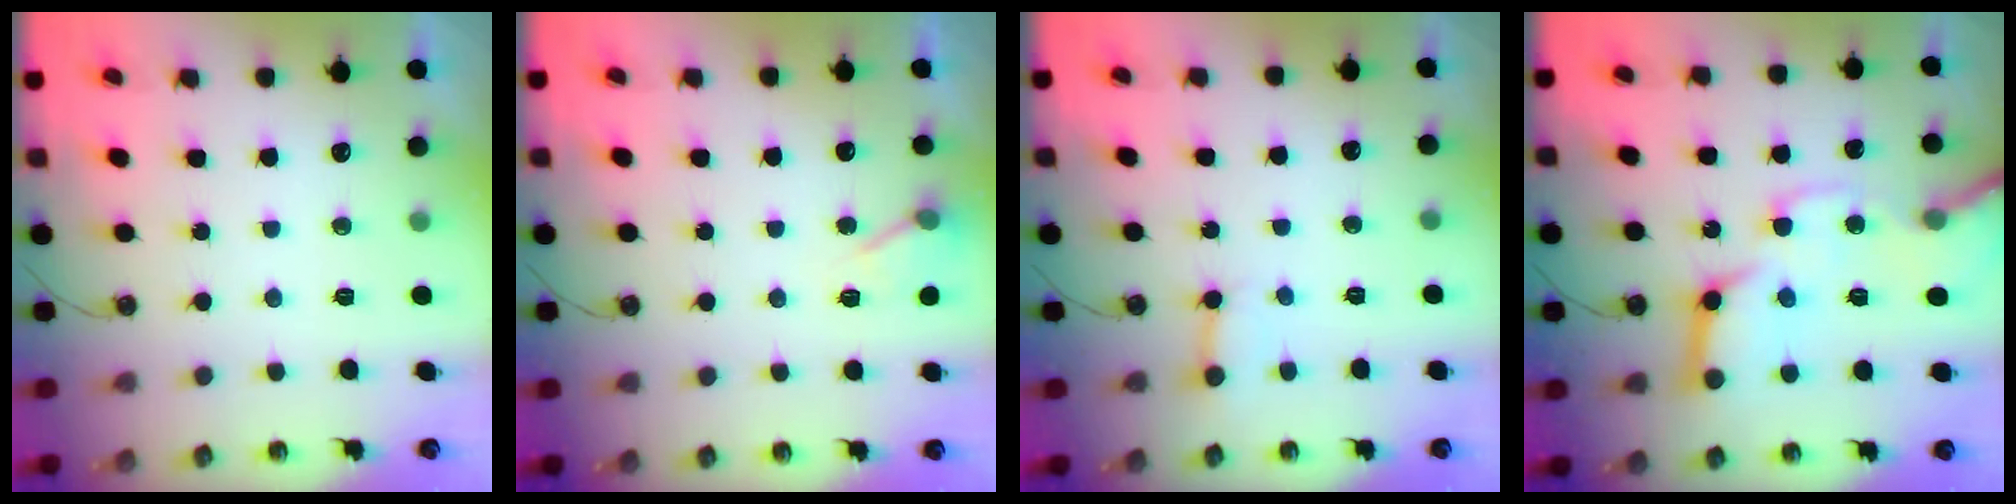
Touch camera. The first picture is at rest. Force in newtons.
{"total": 6.1, "press": 6.0, "slide": 0.9}
{"total": 2.8, "press": 2.7, "slide": 0.4}
{"total": 20.4, "press": 20.2, "slide": 2.7}